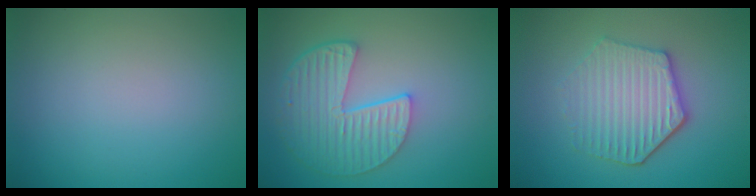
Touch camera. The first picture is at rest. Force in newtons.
{"total": 6.2, "press": 4.8, "slide": 3.9}
{"total": 4.8, "press": 4.0, "slide": 2.5}